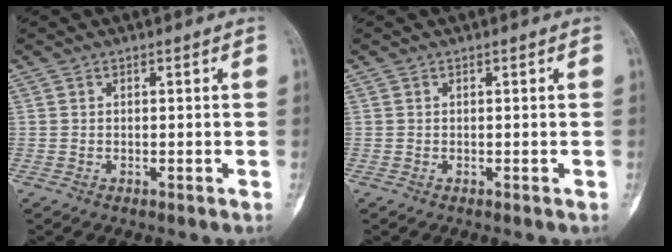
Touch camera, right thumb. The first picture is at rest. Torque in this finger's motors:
{"motor_torque": [0.56, 0.56, -0.01, 0.01, 0.00]}